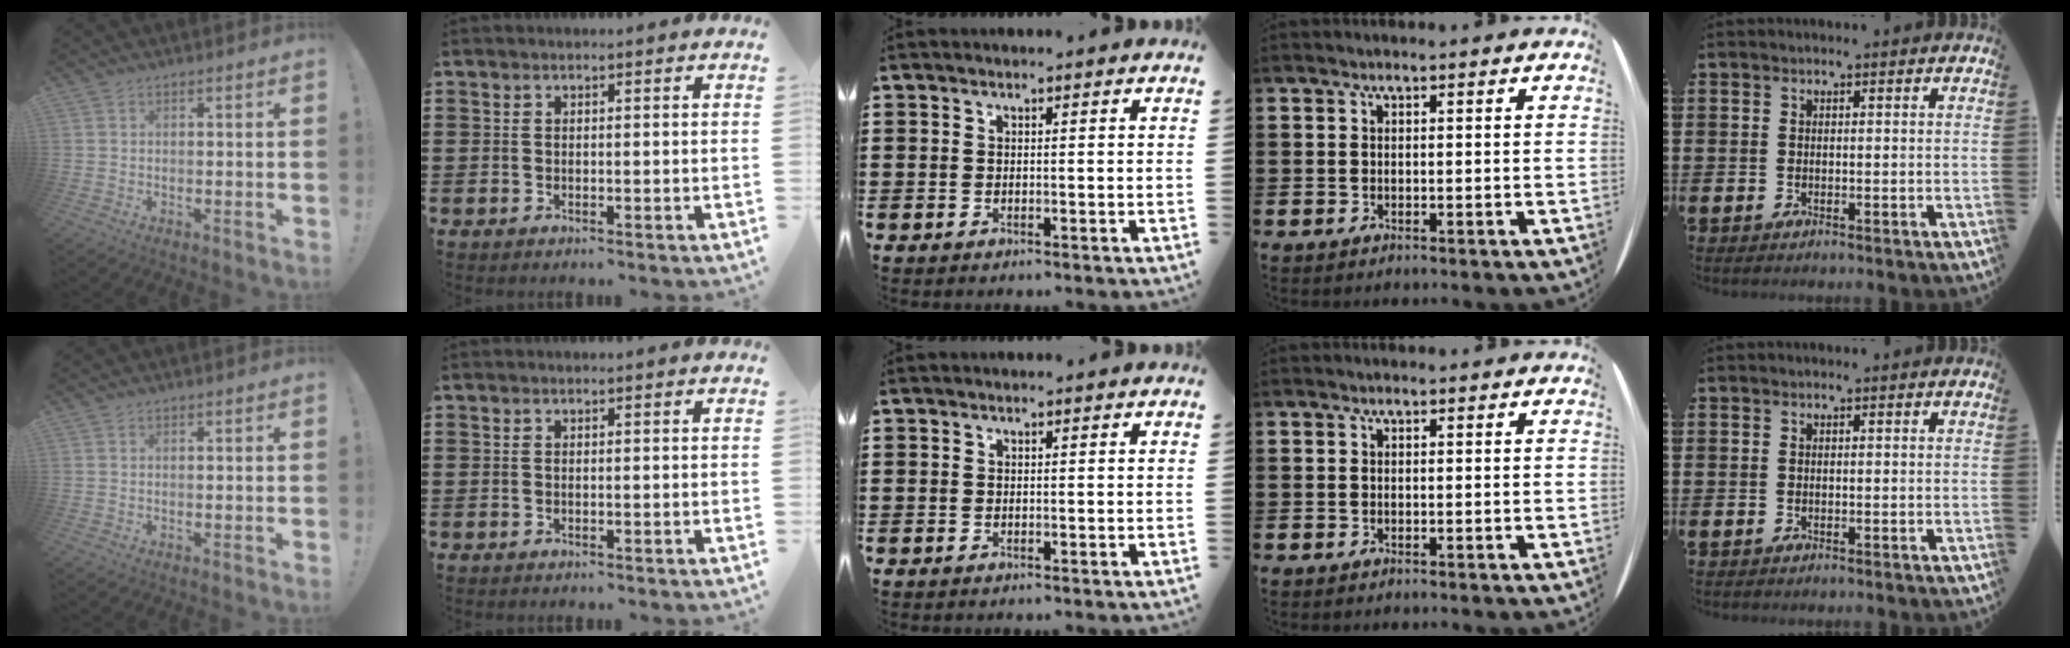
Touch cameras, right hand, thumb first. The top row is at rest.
{}